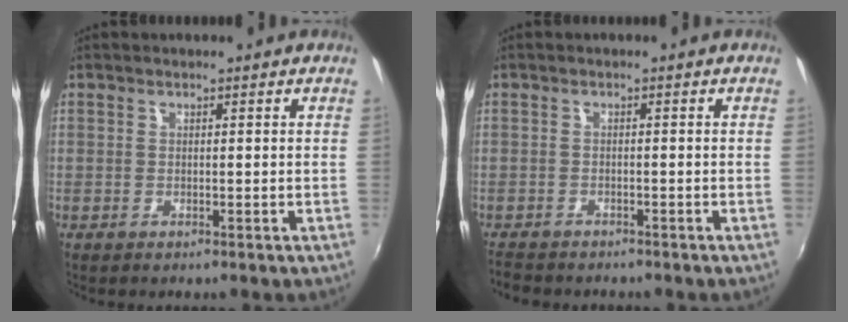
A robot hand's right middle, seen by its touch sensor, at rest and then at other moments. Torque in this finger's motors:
{"motor_torque": [-0.14, -0.13, -0.01, 0.00]}